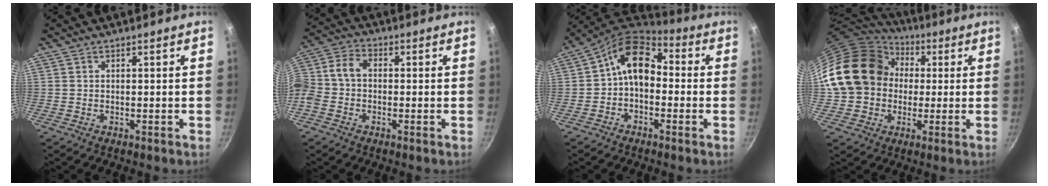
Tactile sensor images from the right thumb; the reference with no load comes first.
{"total": 8.4, "force": [-1.6, 6.2, 5.4], "torque": [-0.114, 0.040, -0.050]}
{"total": 11.0, "force": [0.1, 7.5, 8.0], "torque": [-0.112, 0.042, -0.026]}
{"total": 19.7, "force": [2.0, 16.7, 10.2], "torque": [-0.171, 0.049, 0.034]}